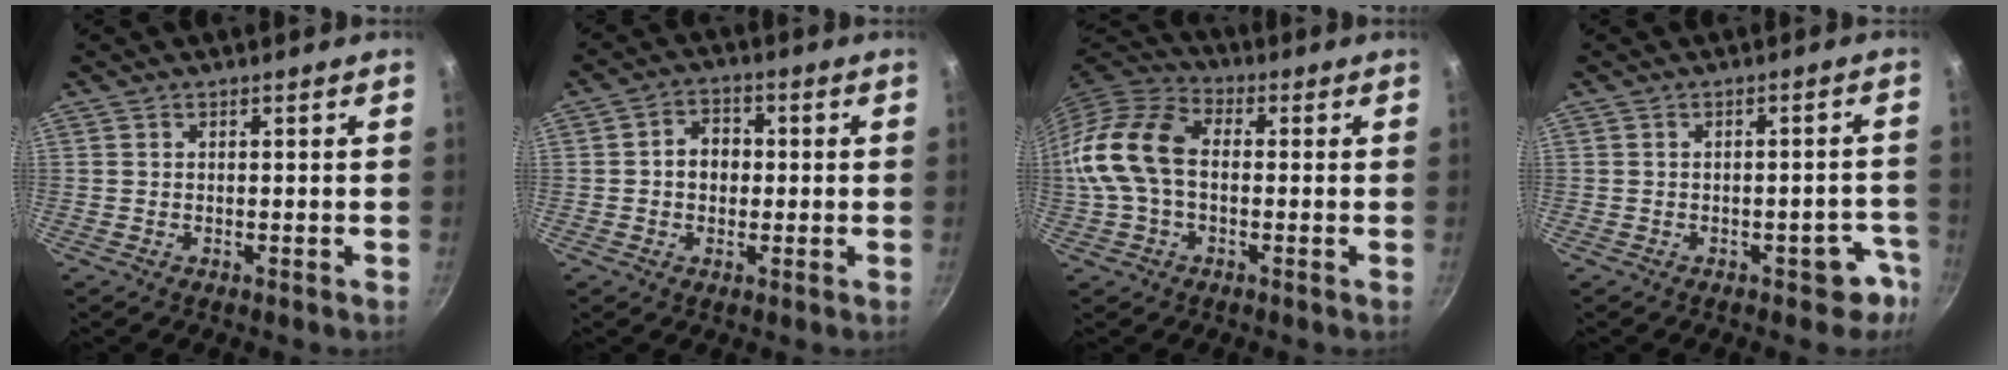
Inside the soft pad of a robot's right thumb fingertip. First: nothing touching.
{"total": 5.6, "force": [0.1, 4.5, 3.3], "torque": [-0.024, 0.012, -0.006]}
{"total": 14.7, "force": [-0.3, 9.7, 11.0], "torque": [-0.204, 0.039, -0.021]}
{"total": 5.0, "force": [-2.9, 3.0, 2.7], "torque": [0.013, 0.038, -0.018]}